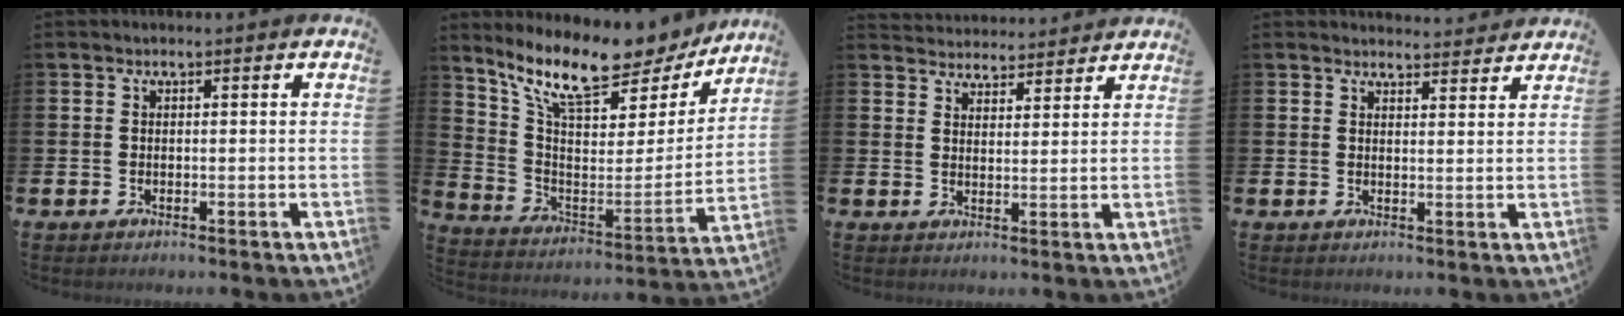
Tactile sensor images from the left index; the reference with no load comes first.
{"total": 11.5, "force": [9.7, 3.3, 5.1], "torque": [-0.134, -0.064, 0.166]}
{"total": 3.8, "force": [3.8, 0.6, -0.5], "torque": [-0.001, -0.025, 0.068]}
{"total": 3.0, "force": [3.0, 0.3, -0.2], "torque": [0.006, -0.023, 0.052]}